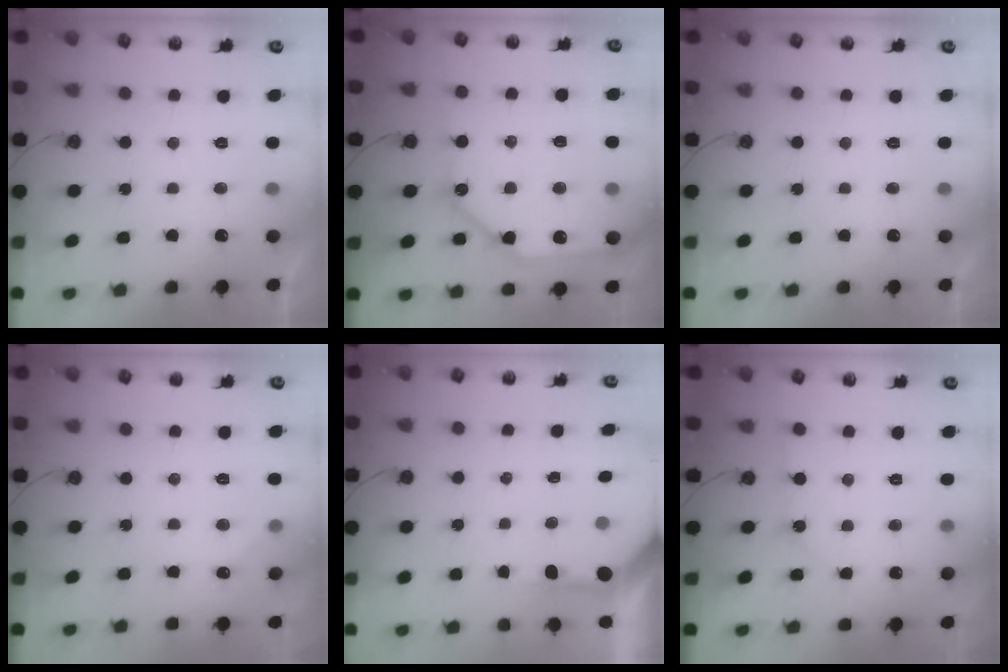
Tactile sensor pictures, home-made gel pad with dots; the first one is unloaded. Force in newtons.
{"total": 17.7, "press": 17.6, "slide": 2.2}
{"total": 0.0}
{"total": 3.3, "press": 3.3, "slide": 0.5}
{"total": 3.3, "press": 3.3, "slide": 0.3}
{"total": 3.9, "press": 3.9, "slide": 0.6}